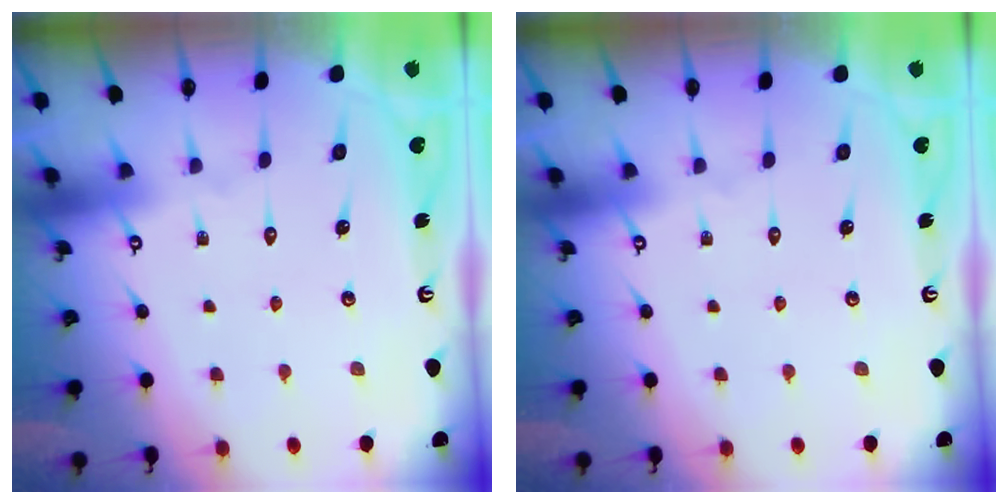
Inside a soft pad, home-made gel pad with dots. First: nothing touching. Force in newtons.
{"total": 0.0}